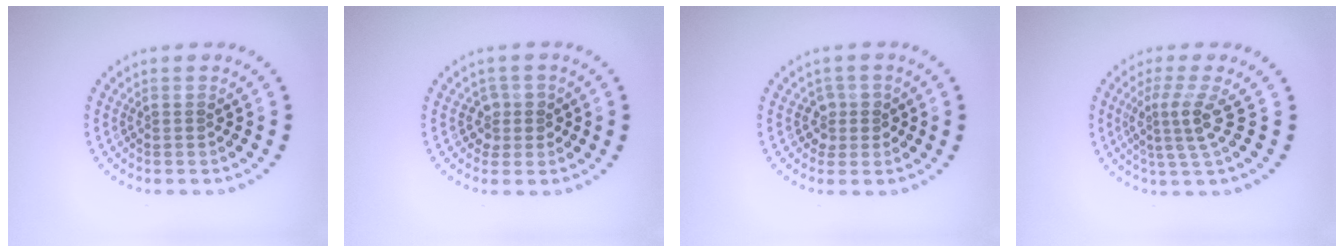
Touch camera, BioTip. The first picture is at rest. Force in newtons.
{"total": 1.8, "press": 1.5, "slide": 1.1}
{"total": 1.8, "press": 1.5, "slide": 1.1}
{"total": 3.1, "press": 2.3, "slide": 2.1}